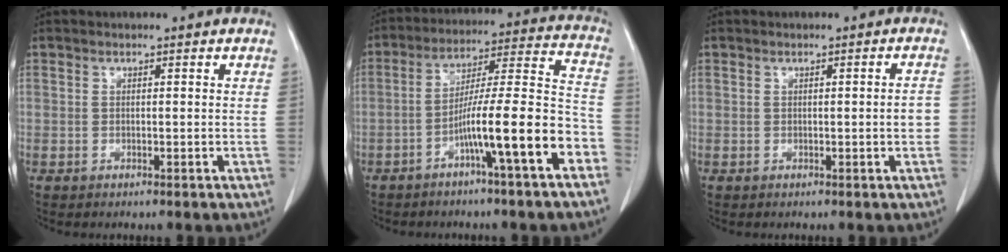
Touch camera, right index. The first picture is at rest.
{"total": 14.2, "force": [-6.5, 0.2, 12.7], "torque": [-0.197, 0.023, -0.104]}
{"total": 2.3, "force": [-0.3, 0.2, 2.3], "torque": [-0.026, 0.001, -0.005]}